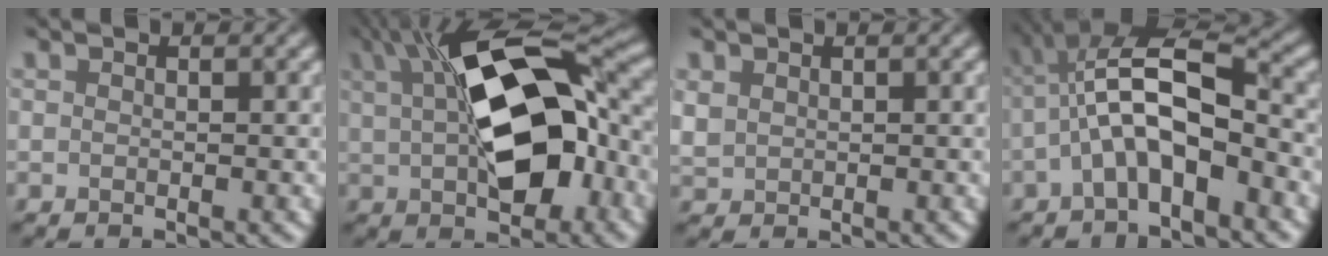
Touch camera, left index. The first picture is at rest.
{"total": 13.2, "force": [1.6, 6.5, 11.4], "torque": [-0.176, 0.012, 0.026]}
{"total": 1.1, "force": [0.6, 1.0, 0.2], "torque": [-0.009, -0.003, 0.017]}
{"total": 7.3, "force": [-2.1, 2.6, 6.5], "torque": [-0.124, 0.021, -0.044]}